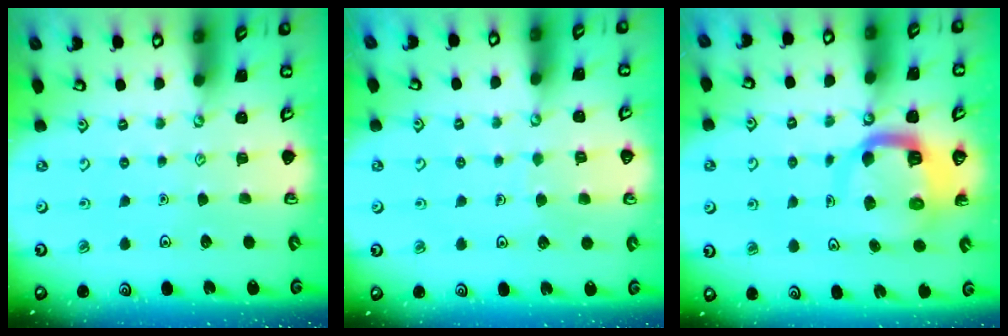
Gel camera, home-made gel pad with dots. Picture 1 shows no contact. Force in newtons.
{"total": 3.5, "press": 3.5, "slide": 0.1}
{"total": 9.2, "press": 9.1, "slide": 1.2}